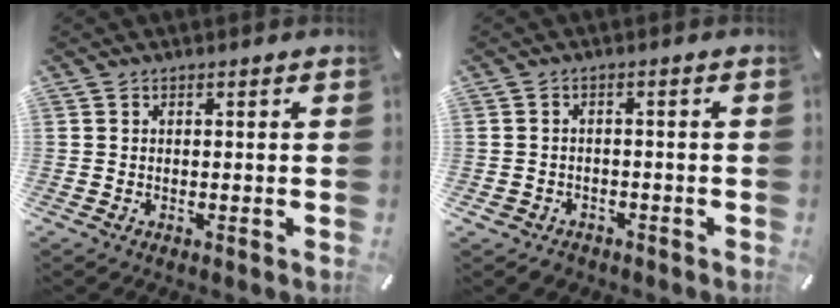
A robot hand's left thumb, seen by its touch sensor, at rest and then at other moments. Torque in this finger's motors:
{"motor_torque": [-0.16, -0.28, -0.13, 0.22, 0.02]}